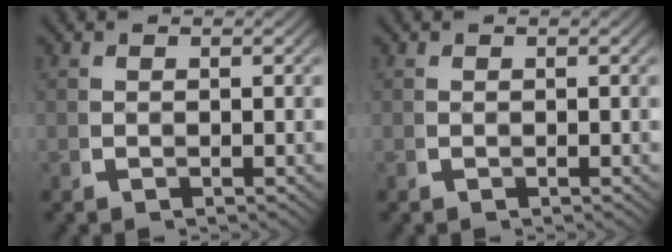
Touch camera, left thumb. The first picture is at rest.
{"total": 0.0}